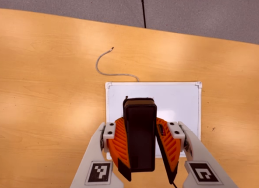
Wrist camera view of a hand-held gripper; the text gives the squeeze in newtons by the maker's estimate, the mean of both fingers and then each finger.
{"total": 9.4, "left": 9.3, "right": 9.5}